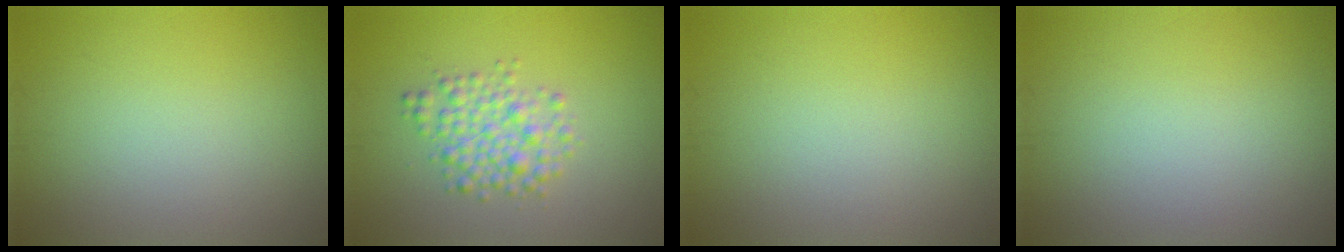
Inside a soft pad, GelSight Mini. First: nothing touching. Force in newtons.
{"total": 3.3, "press": 3.2, "slide": 0.1}
{"total": 0.0}
{"total": 0.0}